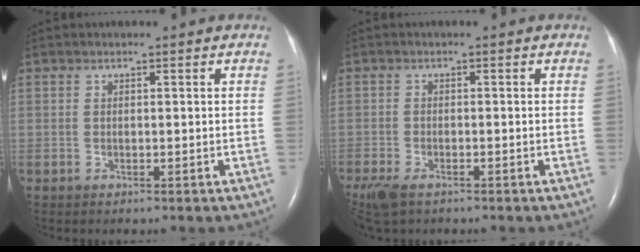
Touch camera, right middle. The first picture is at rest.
{"total": 6.8, "force": [-4.7, 2.8, 4.0], "torque": [-0.089, -0.016, -0.082]}